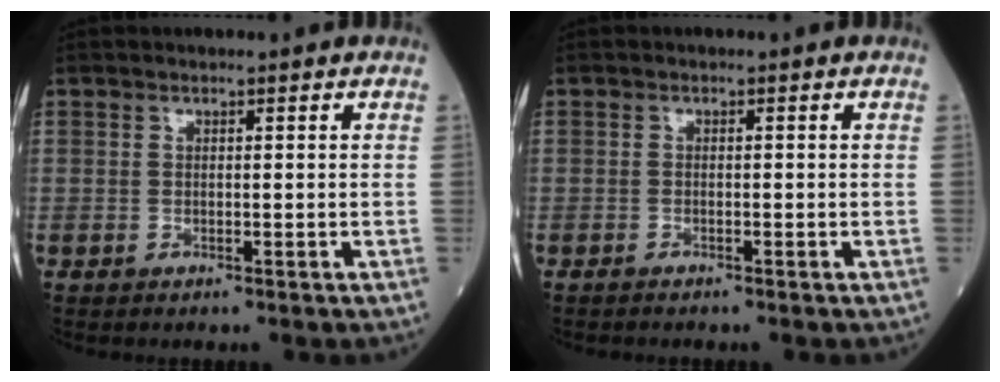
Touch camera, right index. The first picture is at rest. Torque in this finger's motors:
{"motor_torque": [-0.07, -0.04, -0.08, 0.01]}